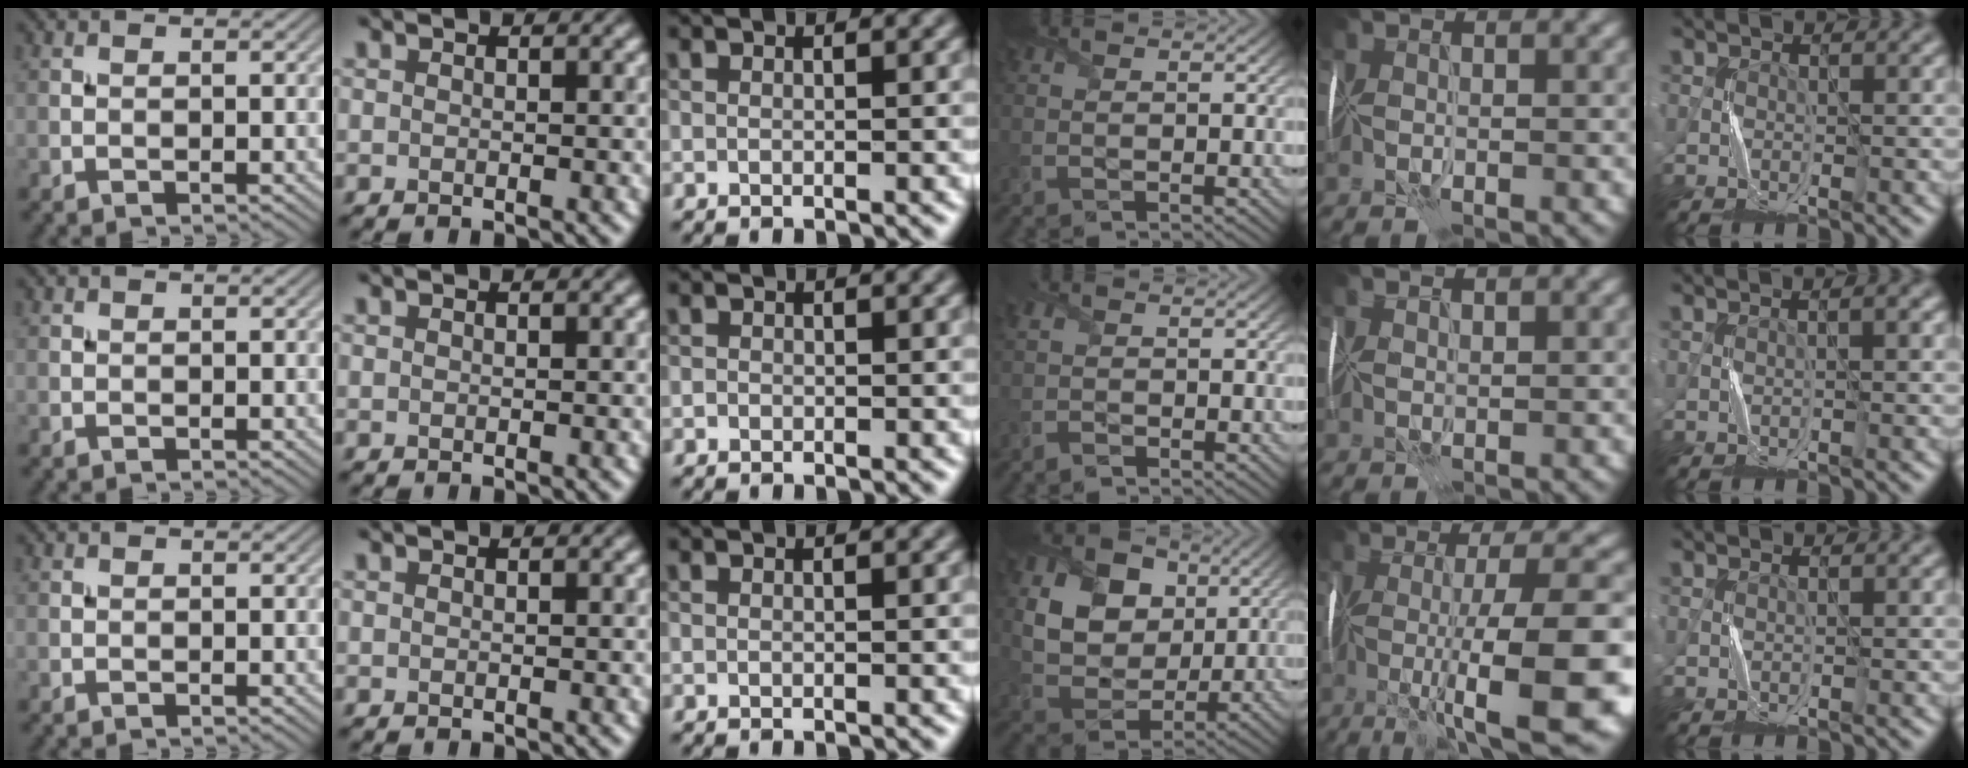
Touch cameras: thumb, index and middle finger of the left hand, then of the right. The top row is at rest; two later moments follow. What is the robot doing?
{"motion": "fold", "object": "handkerchief"}